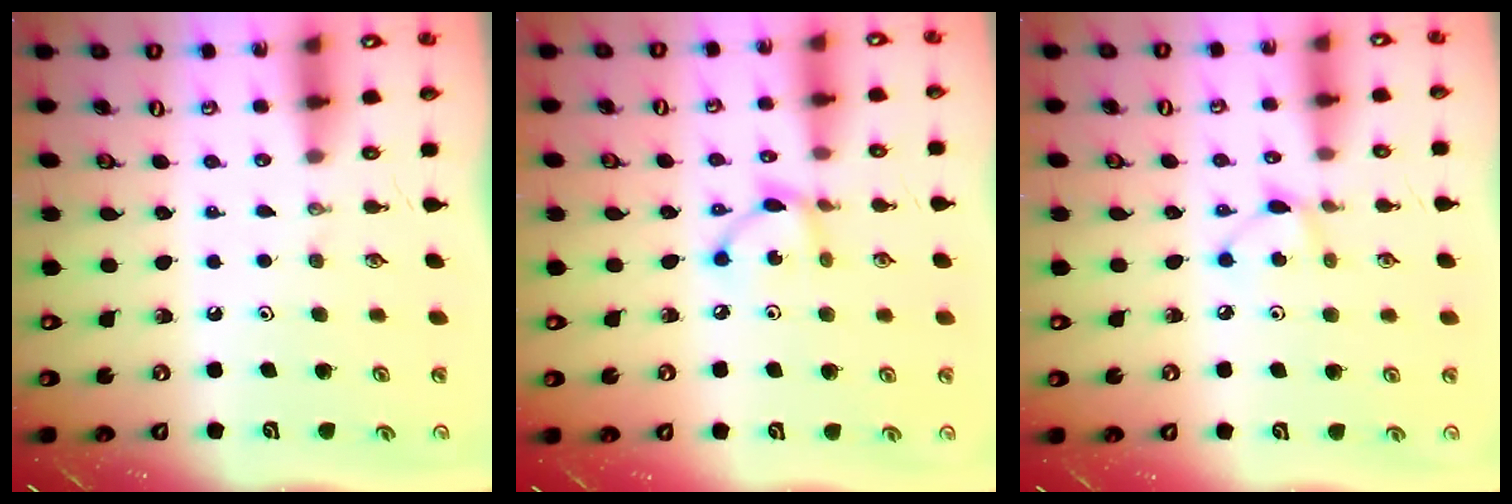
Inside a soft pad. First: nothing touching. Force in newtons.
{"total": 6.3, "press": 6.3, "slide": 0.2}
{"total": 5.2, "press": 5.2, "slide": 0.6}